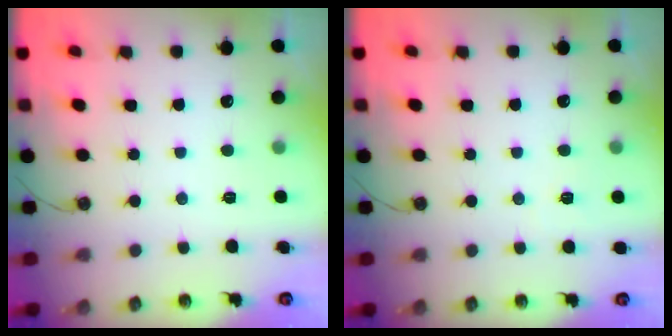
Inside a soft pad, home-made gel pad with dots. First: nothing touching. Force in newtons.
{"total": 2.8, "press": 2.7, "slide": 0.9}